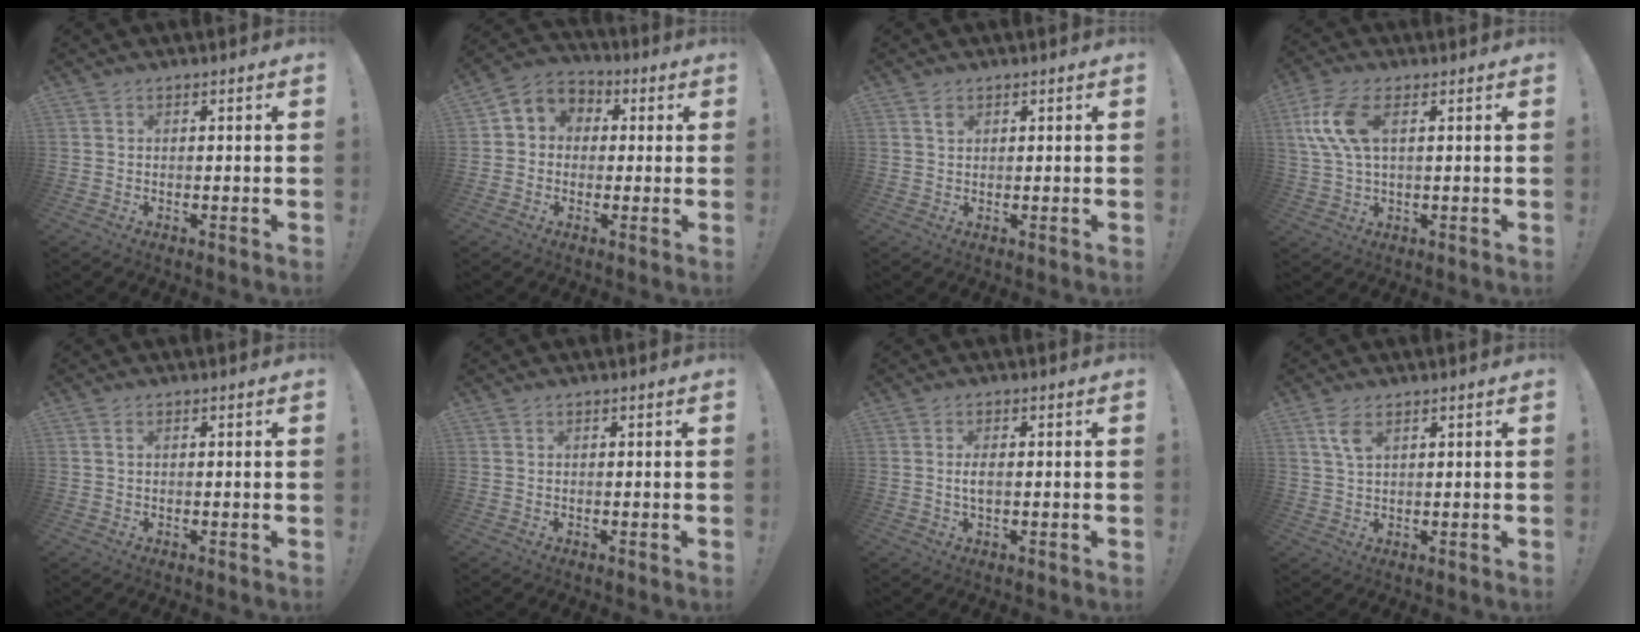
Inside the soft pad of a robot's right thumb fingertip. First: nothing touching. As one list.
[{"total": 6.2, "force": [-0.4, 5.8, 2.1], "torque": [-0.025, 0.008, -0.002]}, {"total": 1.4, "force": [0.8, 1.0, 0.6], "torque": [-0.001, -0.003, 0.013]}, {"total": 10.9, "force": [2.8, 5.0, 9.2], "torque": [-0.195, -0.002, 0.054]}, {"total": 0.8, "force": [0.3, 0.4, 0.6], "torque": [-0.014, 0.003, 0.005]}, {"total": 0.0}, {"total": 2.7, "force": [-0.1, 0.9, 2.5], "torque": [-0.045, -0.004, -0.007]}, {"total": 4.6, "force": [2.3, 2.0, 3.5], "torque": [-0.069, -0.003, 0.041]}]